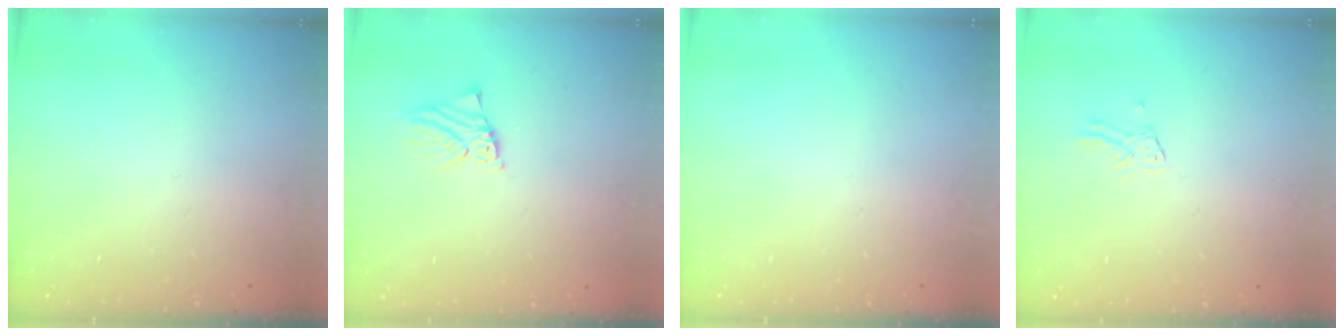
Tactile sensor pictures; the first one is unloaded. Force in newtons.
{"total": 2.4, "press": 2.4, "slide": 0.3}
{"total": 0.0}
{"total": 1.2, "press": 1.2, "slide": 0.1}